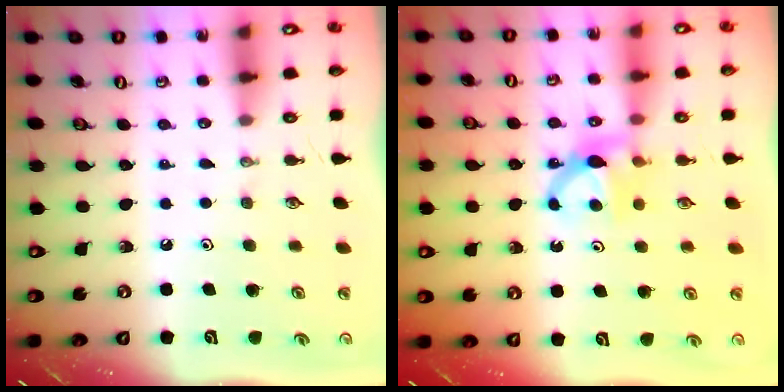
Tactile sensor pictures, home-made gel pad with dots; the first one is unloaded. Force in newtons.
{"total": 7.1, "press": 7.1, "slide": 0.3}